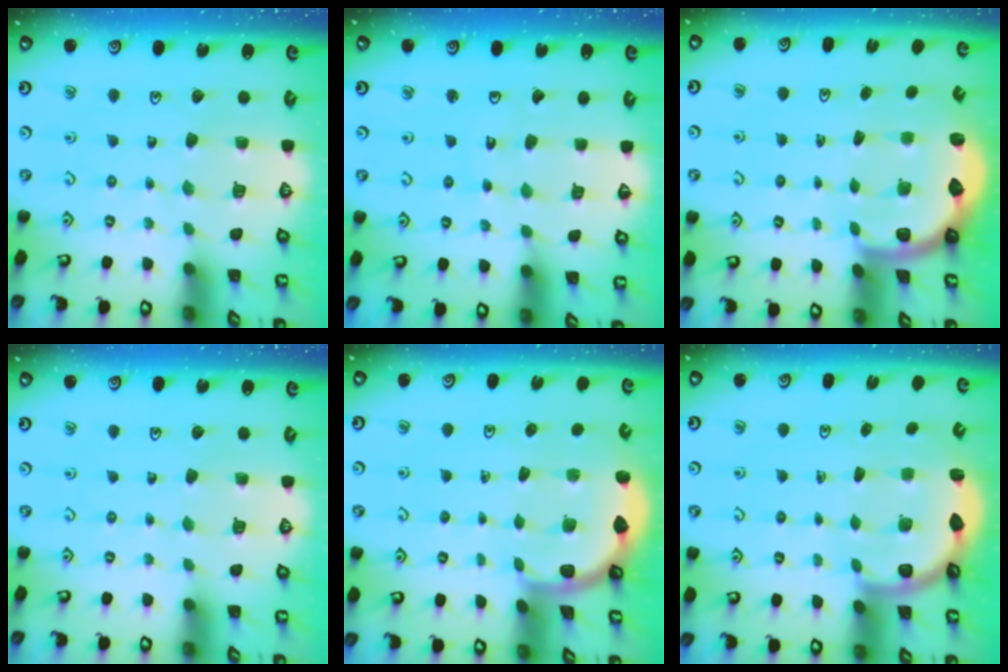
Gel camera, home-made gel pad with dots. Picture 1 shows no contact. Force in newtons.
{"total": 4.8, "press": 4.7, "slide": 0.6}
{"total": 1.9, "press": 1.8, "slide": 0.5}
{"total": 0.0}
{"total": 1.8, "press": 1.8, "slide": 0.0}
{"total": 3.1, "press": 3.0, "slide": 0.8}